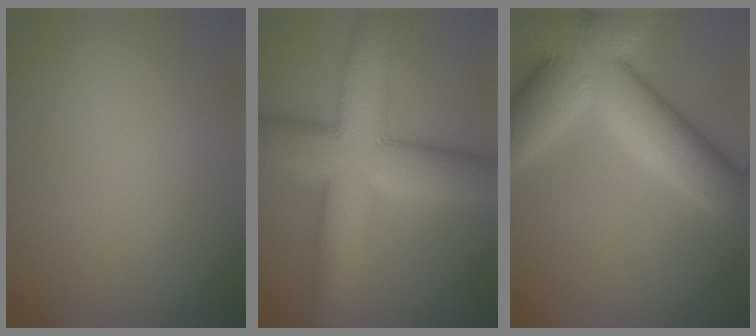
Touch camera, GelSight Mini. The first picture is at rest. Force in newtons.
{"total": 11.5, "press": 11.5, "slide": 0.2}
{"total": 12.0, "press": 11.9, "slide": 0.7}